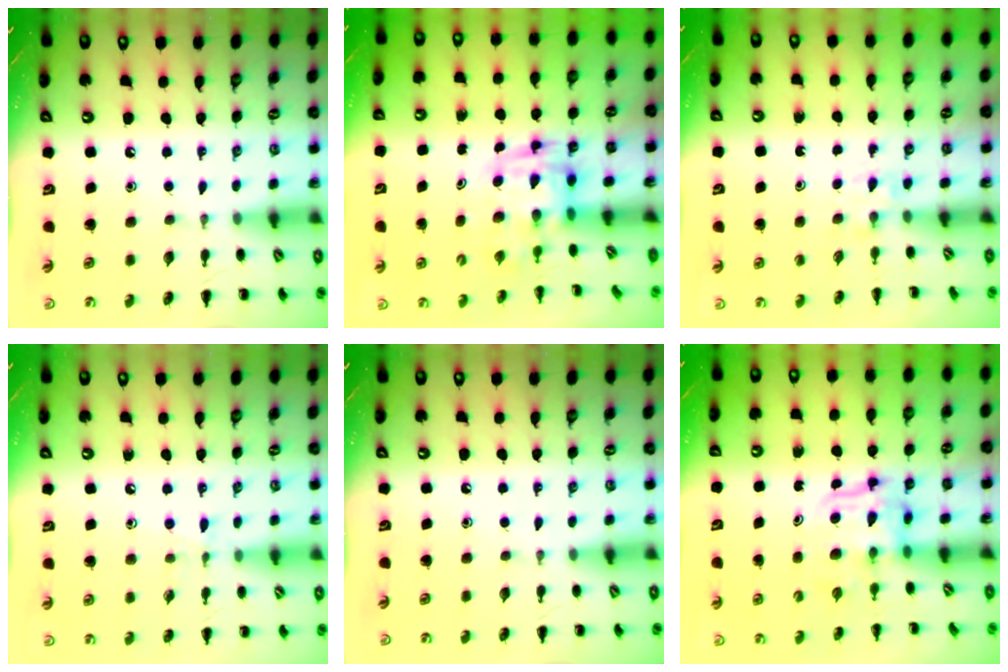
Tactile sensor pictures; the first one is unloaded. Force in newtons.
{"total": 3.0, "press": 2.9, "slide": 0.6}
{"total": 1.4, "press": 1.2, "slide": 0.8}
{"total": 5.8, "press": 5.5, "slide": 2.0}
{"total": 0.0}
{"total": 3.4, "press": 3.4, "slide": 0.2}